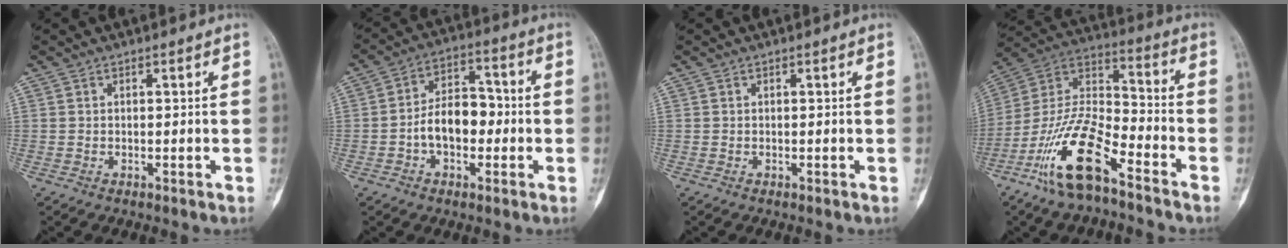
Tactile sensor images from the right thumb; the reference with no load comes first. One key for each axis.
{"total": 9.6, "fx": -1.8, "fy": 6.2, "fz": 7.1, "tx": -0.090, "ty": 0.036, "tz": -0.041}
{"total": 0.0}
{"total": 16.7, "fx": -10.1, "fy": 5.6, "fz": 12.0, "tx": -0.232, "ty": 0.068, "tz": -0.198}